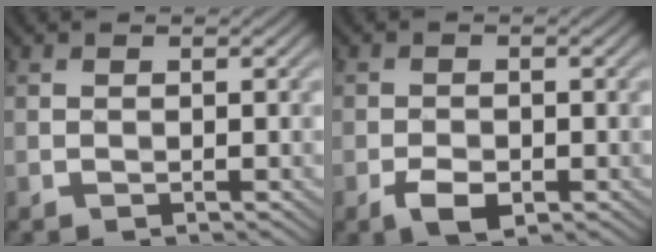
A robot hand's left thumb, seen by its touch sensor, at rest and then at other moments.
{"total": 3.1, "force": [-1.5, 1.7, 2.1], "torque": [-0.040, -0.006, -0.028]}